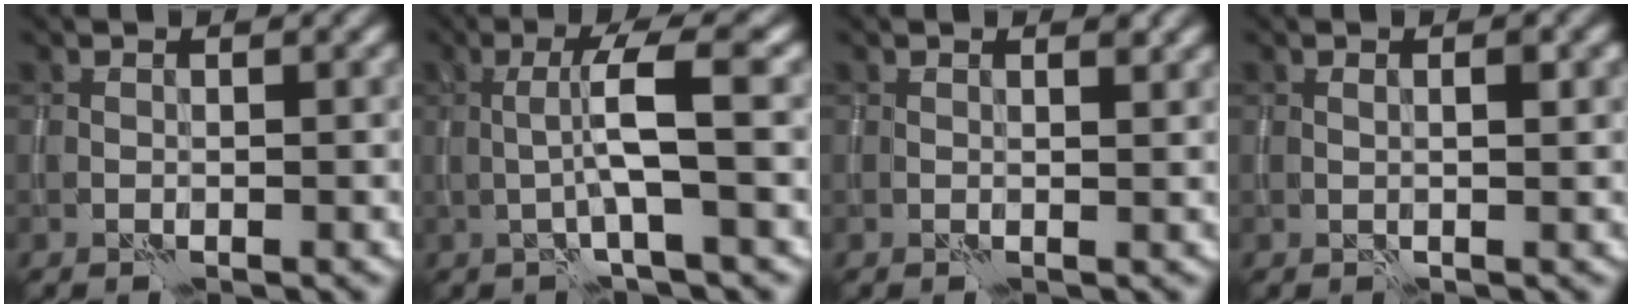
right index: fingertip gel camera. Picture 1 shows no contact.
{"total": 4.3, "force": [-0.3, 0.4, 4.3], "torque": [-0.076, 0.008, -0.007]}
{"total": 0.9, "force": [0.7, 0.2, 0.6], "torque": [-0.008, -0.002, 0.009]}
{"total": 1.3, "force": [0.2, 0.3, 1.3], "torque": [-0.019, -0.001, 0.003]}